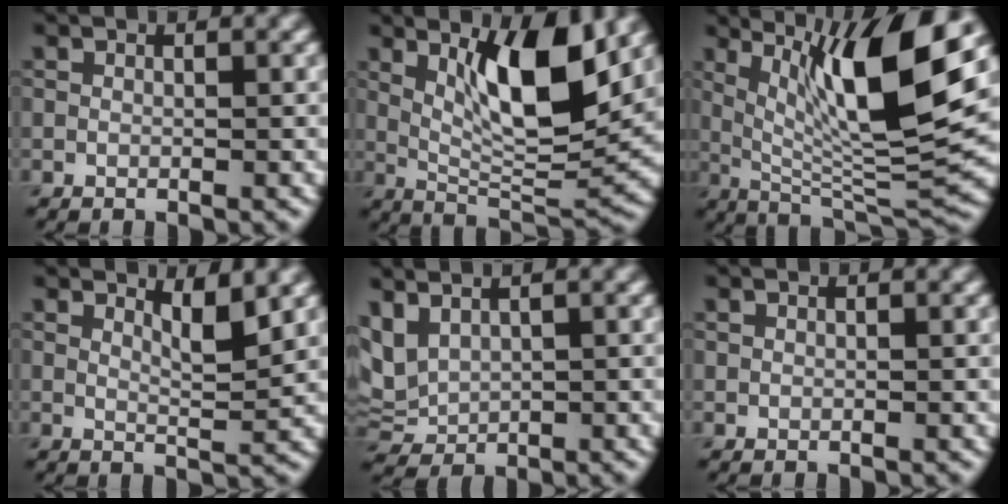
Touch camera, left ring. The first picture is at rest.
{"total": 8.2, "force": [3.1, 2.1, 7.4], "torque": [-0.120, -0.014, 0.055]}
{"total": 12.1, "force": [4.3, 2.6, 11.0], "torque": [-0.166, -0.008, 0.080]}
{"total": 2.6, "force": [1.6, 0.5, 2.0], "torque": [-0.028, -0.008, 0.028]}
{"total": 4.7, "force": [2.0, 2.9, 3.1], "torque": [-0.076, 0.005, 0.048]}
{"total": 0.0}